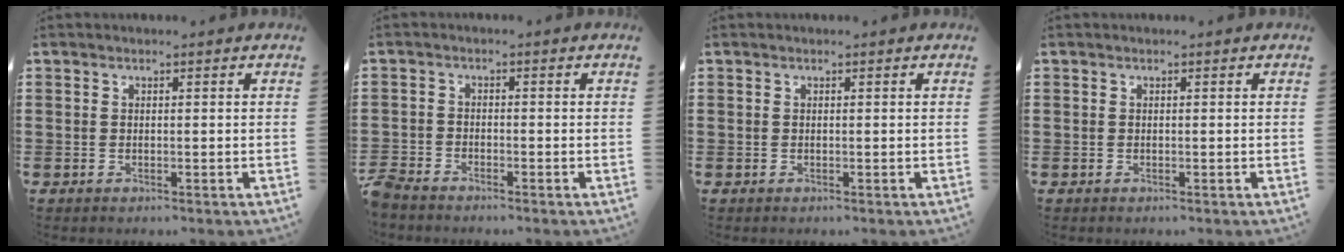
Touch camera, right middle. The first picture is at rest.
{"total": 2.5, "force": [-2.4, 0.4, 0.5], "torque": [-0.032, -0.004, -0.057]}
{"total": 0.0}
{"total": 0.0}